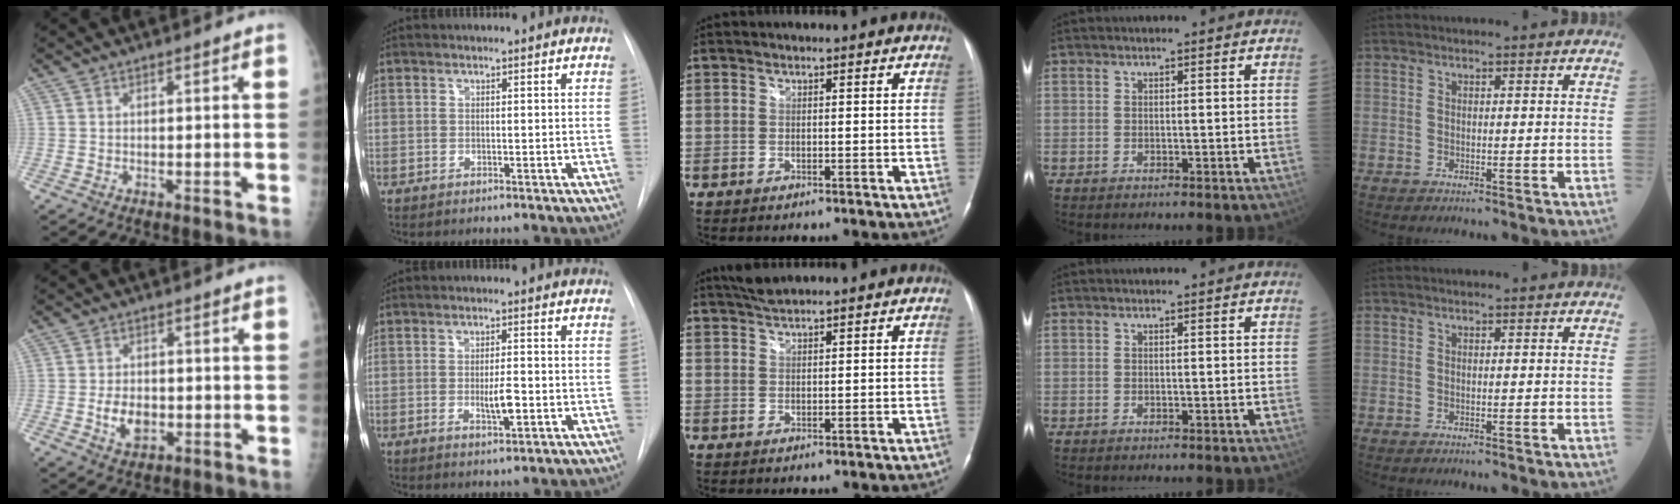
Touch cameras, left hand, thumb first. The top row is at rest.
{"thumb": {"total": 5.1, "force": [-1.1, 3.4, 3.6], "torque": [-0.055, 0.000, -0.015]}, "index": {"total": 4.0, "force": [-1.8, 0.8, 3.5], "torque": [-0.061, -0.008, -0.021]}, "middle": {"total": 2.8, "force": [2.6, 0.0, 1.0], "torque": [-0.025, 0.010, 0.051]}}